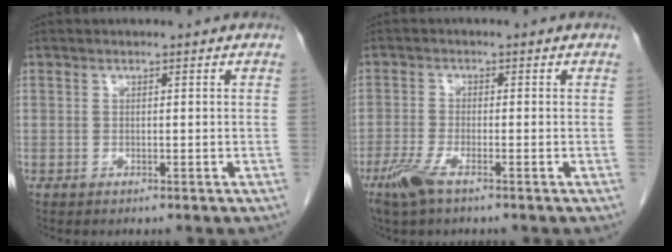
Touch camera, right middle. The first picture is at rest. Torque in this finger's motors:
{"motor_torque": [1.00, -0.58, 0.12, 0.09]}